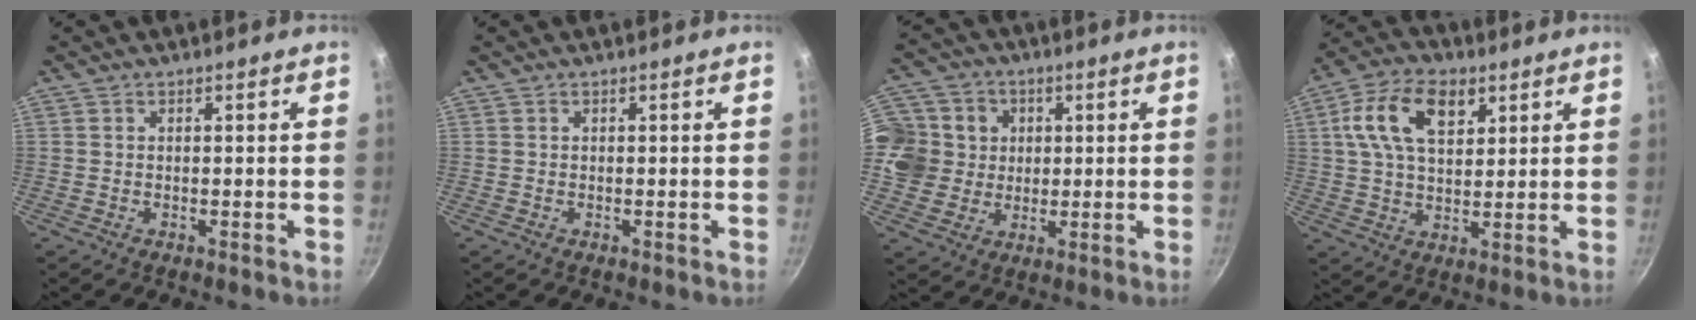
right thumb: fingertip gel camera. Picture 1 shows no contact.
{"total": 0.0}
{"total": 11.9, "force": [1.8, 11.0, 4.2], "torque": [-0.049, 0.005, 0.026]}
{"total": 13.0, "force": [4.9, 7.6, 9.3], "torque": [-0.155, 0.001, 0.080]}